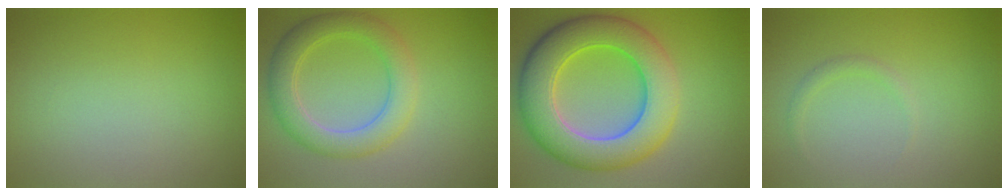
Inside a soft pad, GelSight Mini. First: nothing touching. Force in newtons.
{"total": 4.5, "press": 4.4, "slide": 0.4}
{"total": 9.5, "press": 9.5, "slide": 0.2}
{"total": 0.7, "press": 0.7, "slide": 0.1}